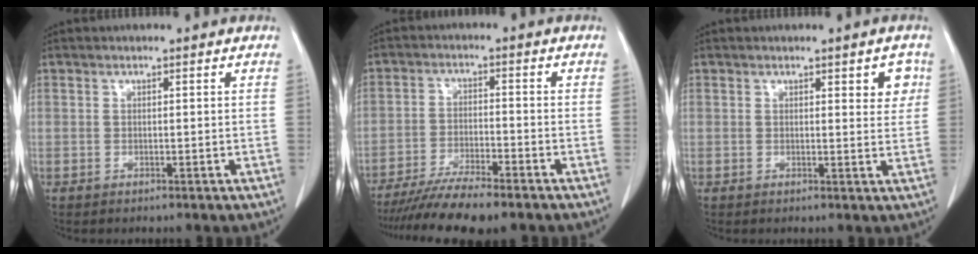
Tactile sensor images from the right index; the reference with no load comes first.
{"total": 9.3, "force": [-7.9, 0.4, 4.9], "torque": [-0.083, -0.023, -0.133]}
{"total": 3.4, "force": [1.4, 1.2, 2.9], "torque": [-0.030, -0.001, 0.014]}